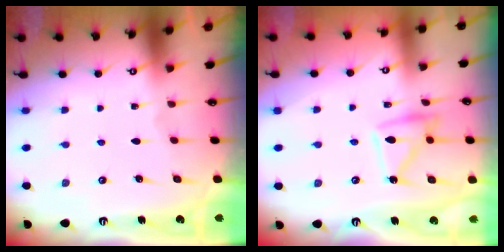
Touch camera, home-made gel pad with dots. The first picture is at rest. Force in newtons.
{"total": 10.8, "press": 10.7, "slide": 0.9}